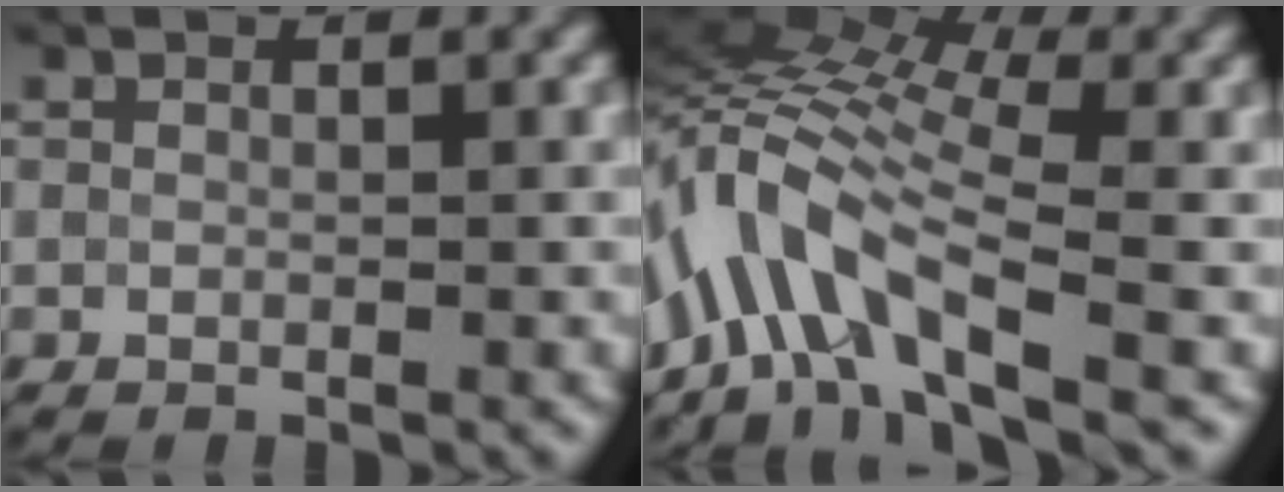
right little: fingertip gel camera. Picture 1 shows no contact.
{"total": 9.9, "force": [-2.7, 4.3, 8.6], "torque": [-0.176, 0.022, -0.060]}